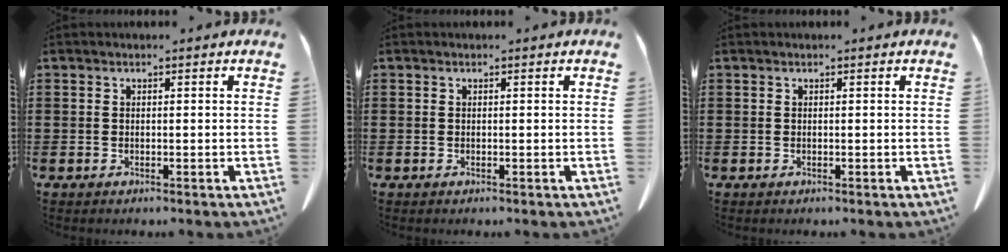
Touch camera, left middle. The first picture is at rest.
{"total": 0.0}
{"total": 0.0}